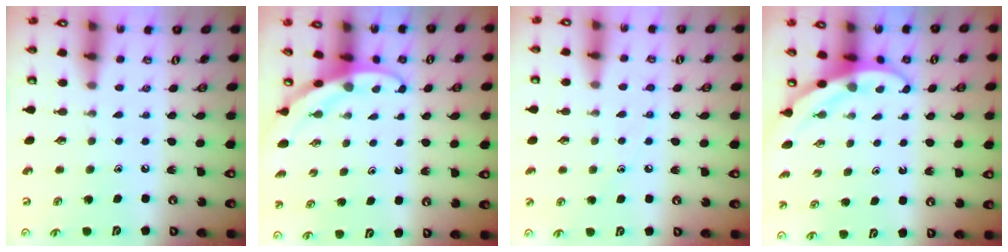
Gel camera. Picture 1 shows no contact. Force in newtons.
{"total": 3.3, "press": 3.3, "slide": 0.1}
{"total": 5.3, "press": 5.3, "slide": 0.2}
{"total": 3.1, "press": 3.1, "slide": 0.1}